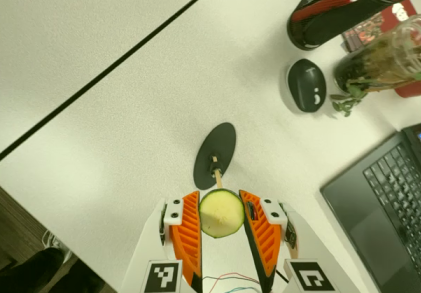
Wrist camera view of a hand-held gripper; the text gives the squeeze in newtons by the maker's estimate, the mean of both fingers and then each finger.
{"total": 11.5, "left": 12.2, "right": 10.8}